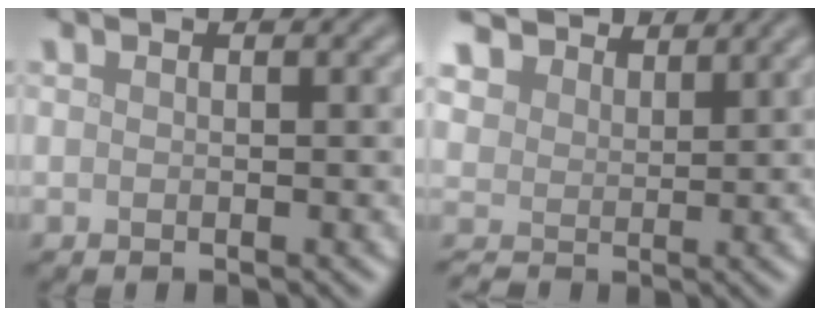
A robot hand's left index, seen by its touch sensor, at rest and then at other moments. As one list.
[{"total": 5.1, "force": [4.2, 2.7, 1.0], "torque": [-0.041, 0.000, 0.077]}]